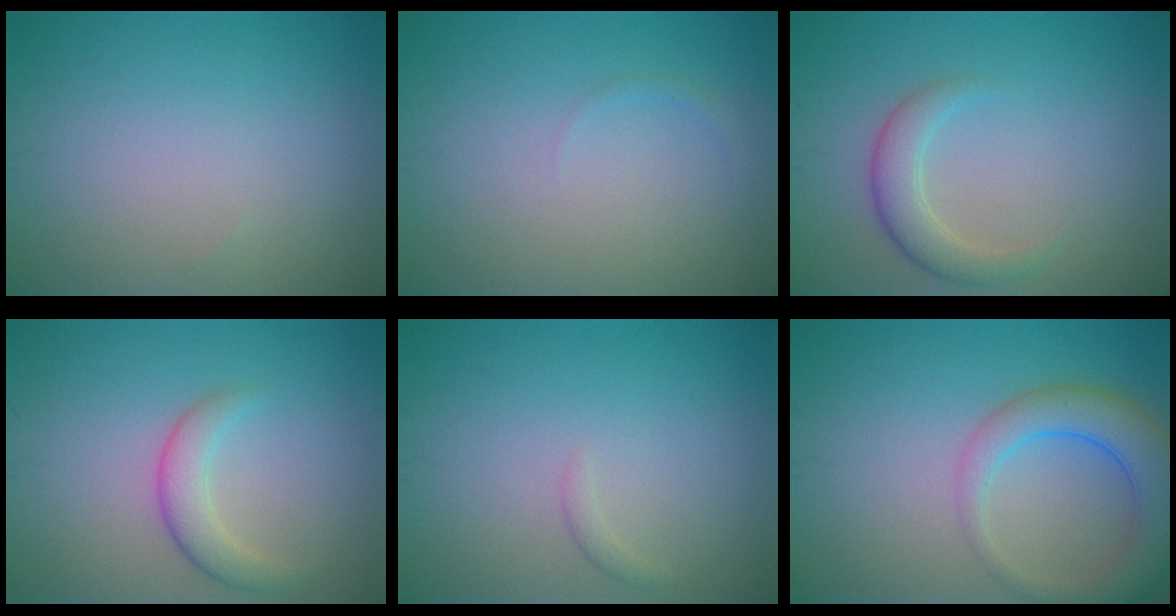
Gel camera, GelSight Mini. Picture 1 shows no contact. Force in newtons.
{"total": 0.5, "press": 0.5, "slide": 0.1}
{"total": 2.9, "press": 2.9, "slide": 0.2}
{"total": 2.6, "press": 2.6, "slide": 0.1}
{"total": 0.7, "press": 0.7, "slide": 0.1}
{"total": 5.5, "press": 5.5, "slide": 0.6}